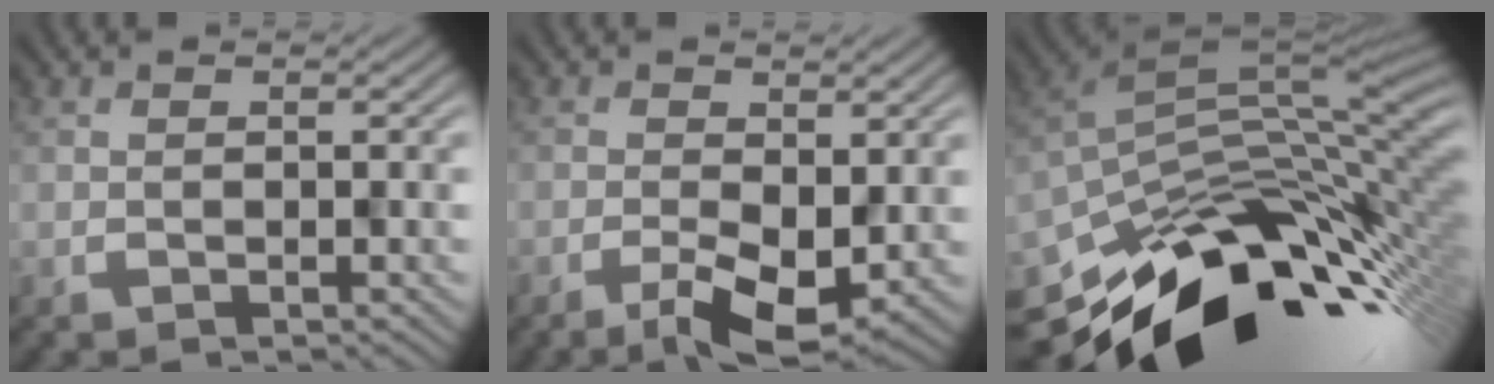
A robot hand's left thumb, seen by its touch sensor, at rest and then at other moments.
{"total": 3.7, "force": [-1.2, 1.4, 3.3], "torque": [-0.061, -0.005, -0.014]}
{"total": 14.2, "force": [-6.7, 7.0, 10.4], "torque": [-0.187, -0.027, -0.115]}